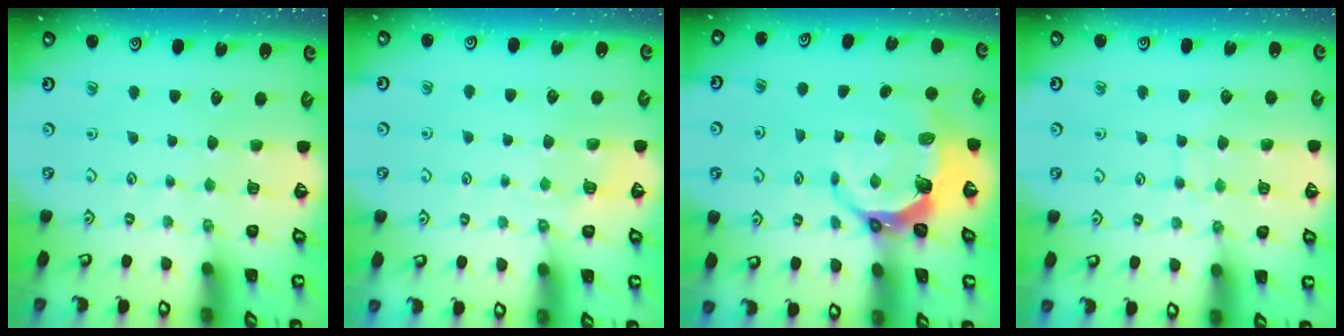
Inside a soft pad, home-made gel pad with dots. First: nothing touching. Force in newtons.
{"total": 2.8, "press": 2.5, "slide": 1.3}
{"total": 7.6, "press": 6.1, "slide": 4.5}
{"total": 7.7, "press": 7.6, "slide": 0.6}